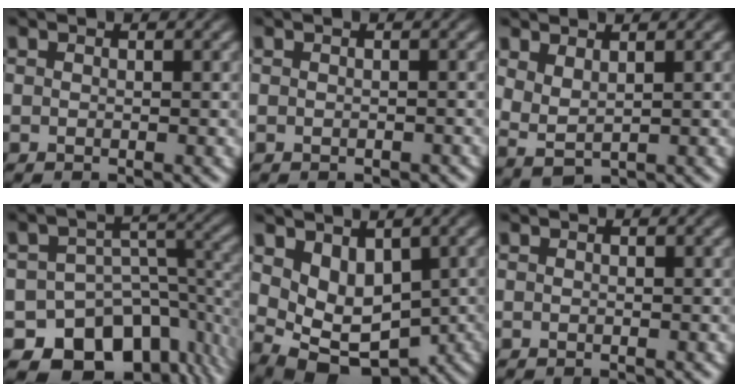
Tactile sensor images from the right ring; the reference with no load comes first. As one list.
[{"total": 0.6, "force": [-0.5, 0.2, 0.1], "torque": [-0.001, -0.003, -0.006]}, {"total": 3.8, "force": [0.8, 3.0, 2.2], "torque": [-0.068, -0.018, 0.028]}, {"total": 14.9, "force": [-6.7, 11.0, 7.4], "torque": [-0.124, -0.043, -0.103]}, {"total": 9.3, "force": [-2.0, 7.0, 5.8], "torque": [-0.112, -0.044, -0.014]}, {"total": 0.0}]